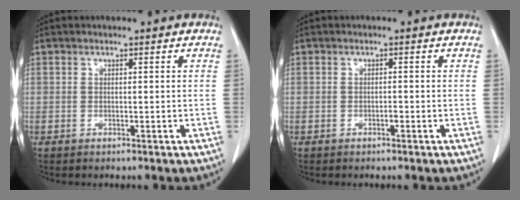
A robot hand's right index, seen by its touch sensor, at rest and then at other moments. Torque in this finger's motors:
{"motor_torque": [-0.07, 0.08, 0.08, 0.01]}